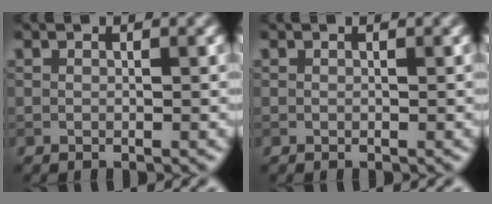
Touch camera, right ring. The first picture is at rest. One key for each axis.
{"total": 0.0}